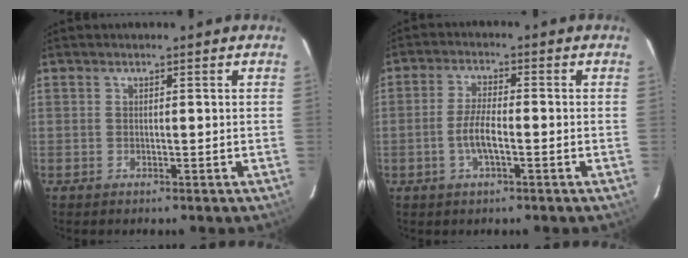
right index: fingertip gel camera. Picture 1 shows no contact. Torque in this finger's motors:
{"motor_torque": [0.71, -0.55, 0.44, 0.11]}